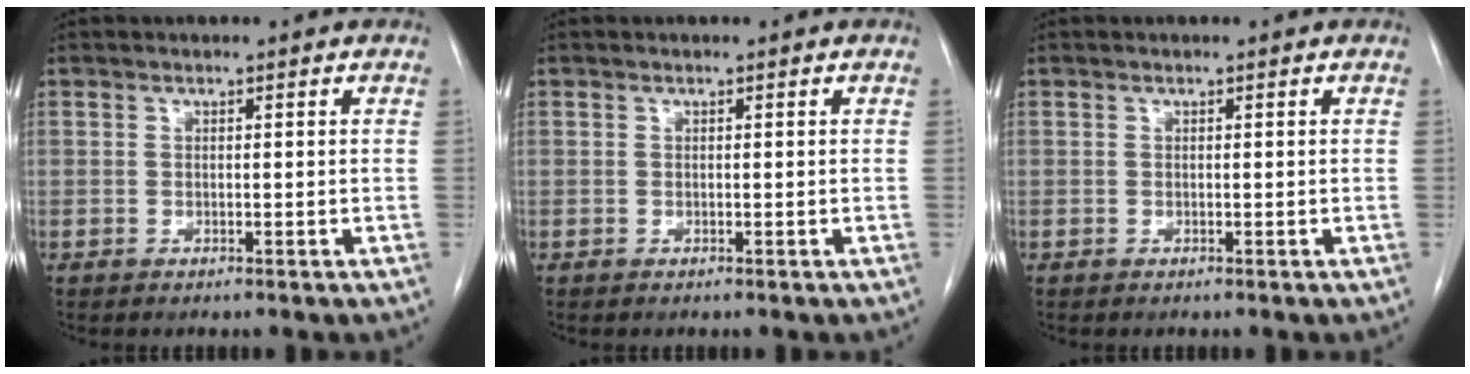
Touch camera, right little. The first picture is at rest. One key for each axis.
{"total": 0.0}
{"total": 0.0}